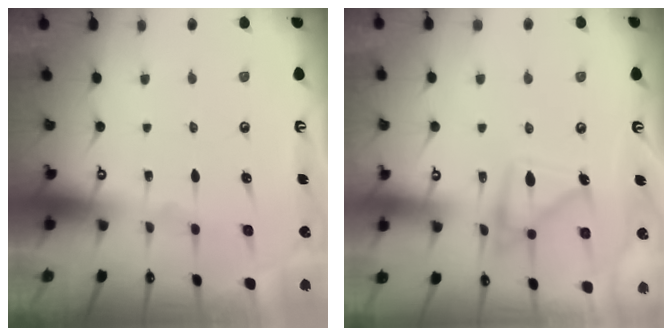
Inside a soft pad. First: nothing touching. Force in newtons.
{"total": 15.5, "press": 15.4, "slide": 1.1}